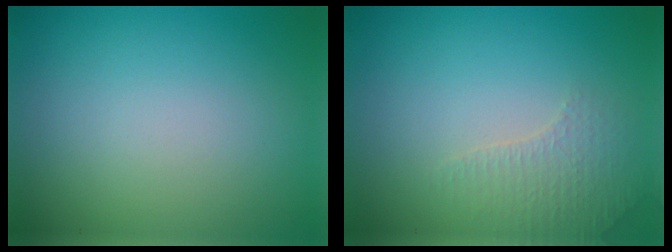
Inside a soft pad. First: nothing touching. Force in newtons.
{"total": 2.3, "press": 2.2, "slide": 0.7}